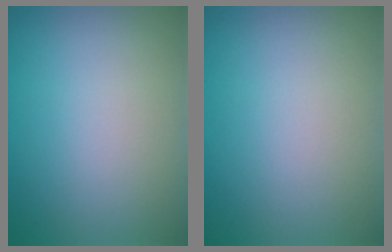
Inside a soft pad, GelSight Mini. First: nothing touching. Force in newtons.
{"total": 0.0}